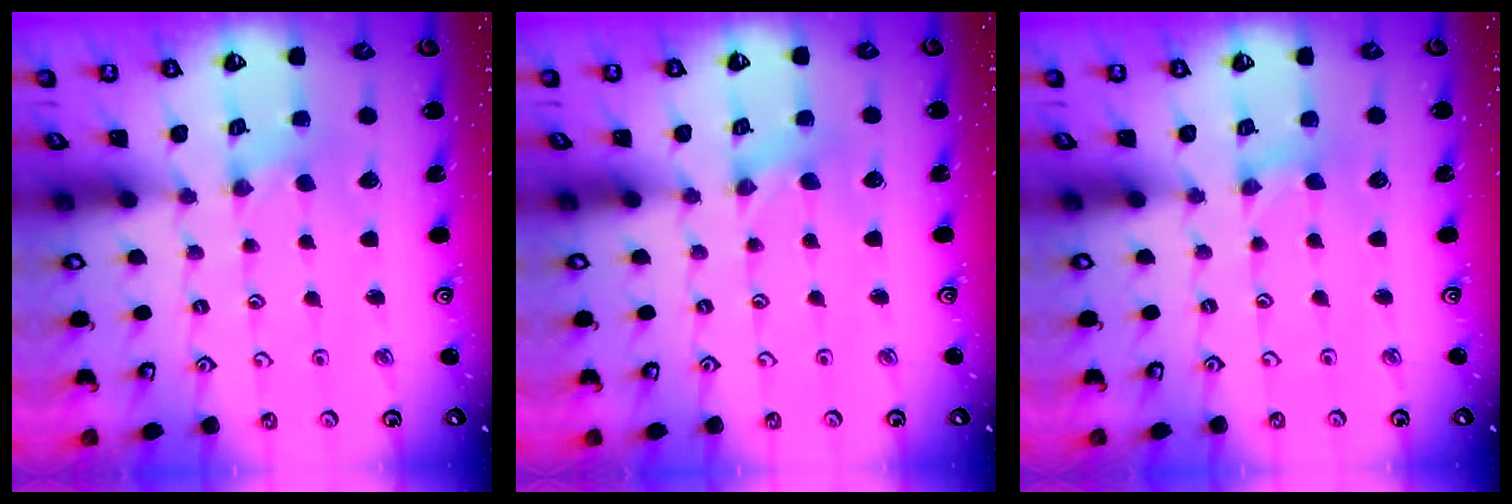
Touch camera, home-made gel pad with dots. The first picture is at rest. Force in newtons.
{"total": 0.0}
{"total": 0.0}